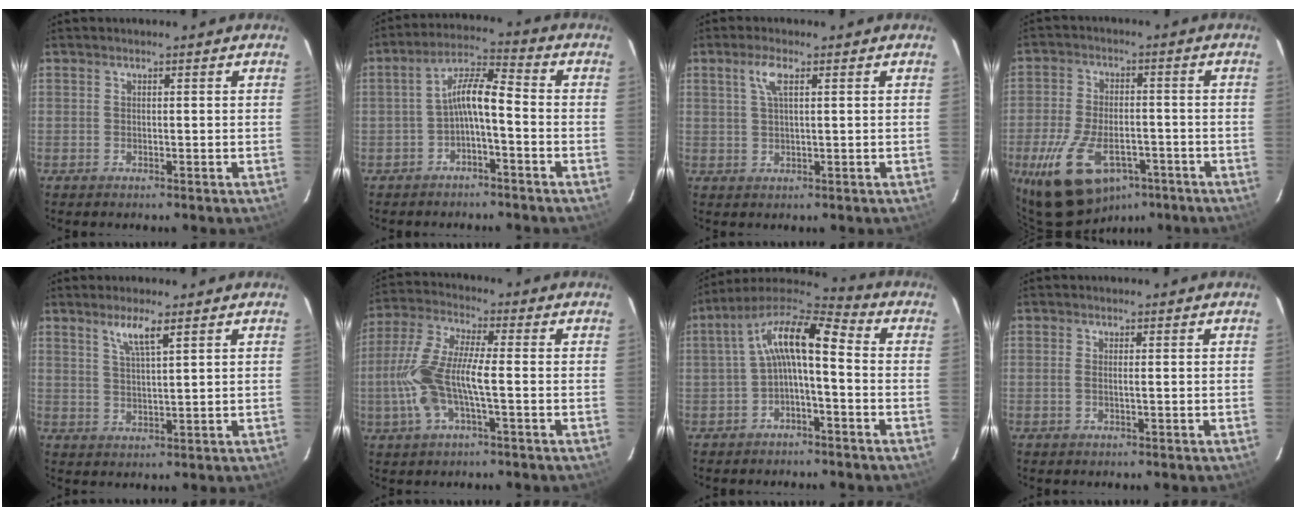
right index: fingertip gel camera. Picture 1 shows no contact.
{"total": 6.2, "force": [-2.5, 1.4, 5.6], "torque": [-0.122, 0.021, -0.045]}
{"total": 3.3, "force": [1.4, 0.7, 2.9], "torque": [-0.060, 0.007, 0.027]}
{"total": 15.7, "force": [-8.9, 8.1, 10.1], "torque": [-0.207, -0.018, -0.147]}
{"total": 4.3, "force": [2.7, 0.0, 3.3], "torque": [-0.064, -0.002, 0.052]}
{"total": 11.8, "force": [-2.6, 3.1, 11.1], "torque": [-0.245, 0.003, -0.049]}
{"total": 10.6, "force": [-1.0, 3.3, 10.0], "torque": [-0.199, 0.026, -0.024]}
{"total": 0.8, "force": [-0.2, -0.1, 0.8], "torque": [-0.014, 0.002, -0.004]}